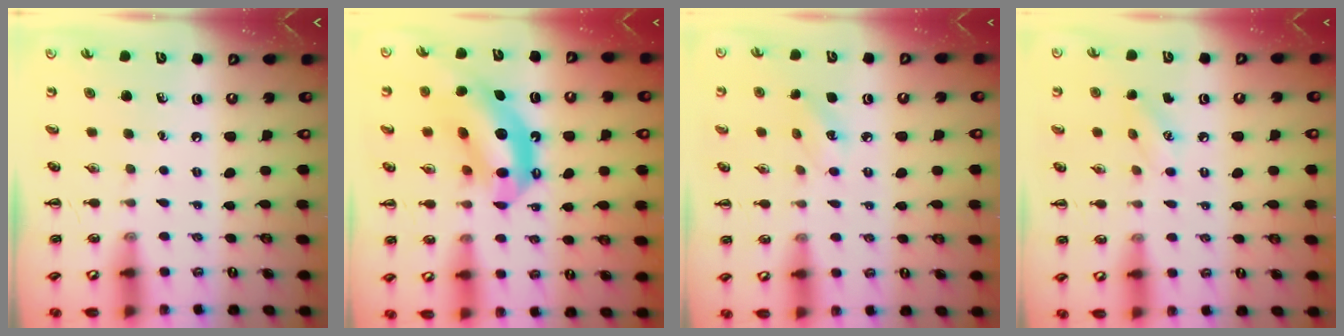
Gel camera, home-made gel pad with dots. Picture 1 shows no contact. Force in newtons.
{"total": 13.8, "press": 13.3, "slide": 3.7}
{"total": 5.1, "press": 5.0, "slide": 1.0}
{"total": 8.2, "press": 8.0, "slide": 1.7}